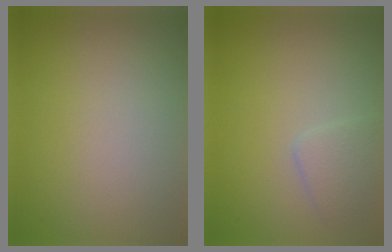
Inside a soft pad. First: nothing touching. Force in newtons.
{"total": 1.9, "press": 1.9, "slide": 0.0}